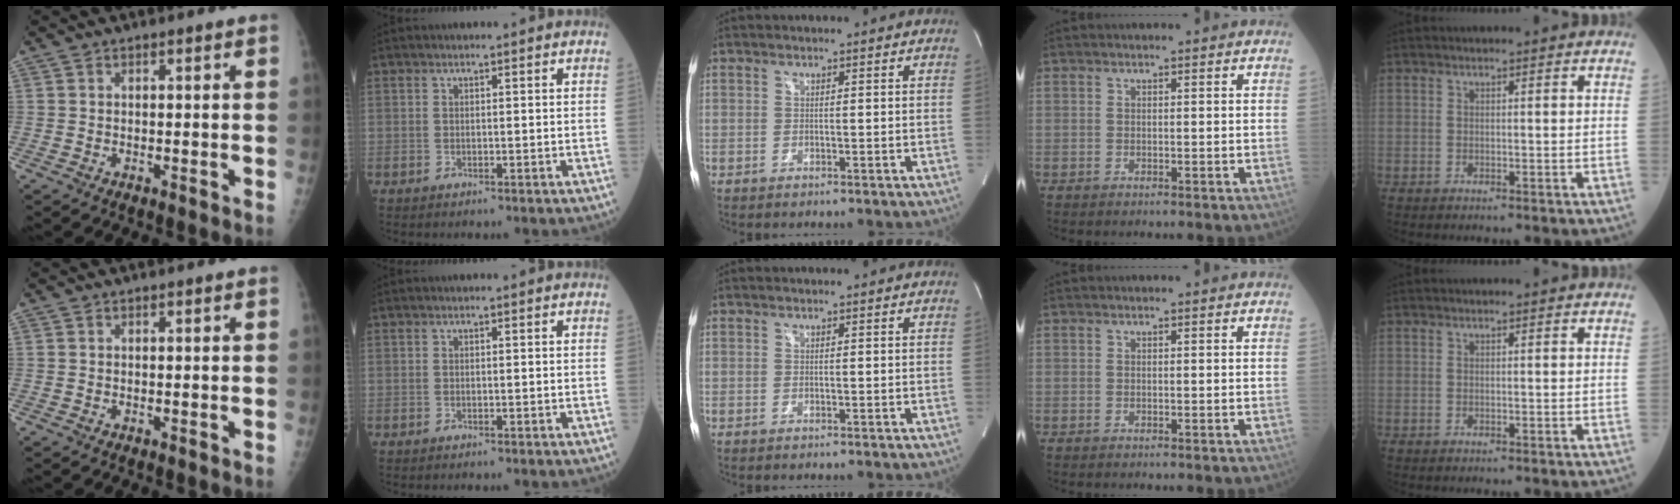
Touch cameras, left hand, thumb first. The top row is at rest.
{}